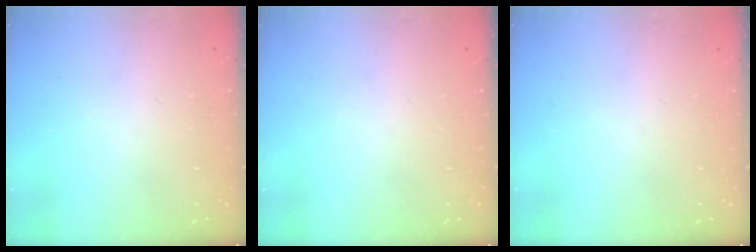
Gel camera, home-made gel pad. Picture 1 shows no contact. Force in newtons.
{"total": 0.0}
{"total": 0.0}